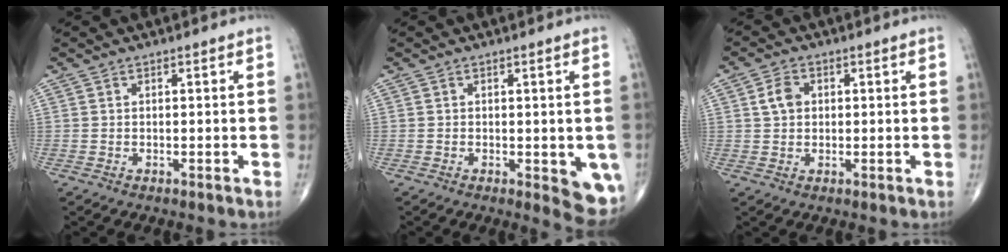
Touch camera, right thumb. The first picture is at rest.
{"total": 6.4, "force": [-1.5, 2.5, 5.7], "torque": [-0.045, -0.010, -0.016]}
{"total": 3.7, "force": [0.8, 2.8, 2.3], "torque": [-0.038, 0.004, 0.011]}